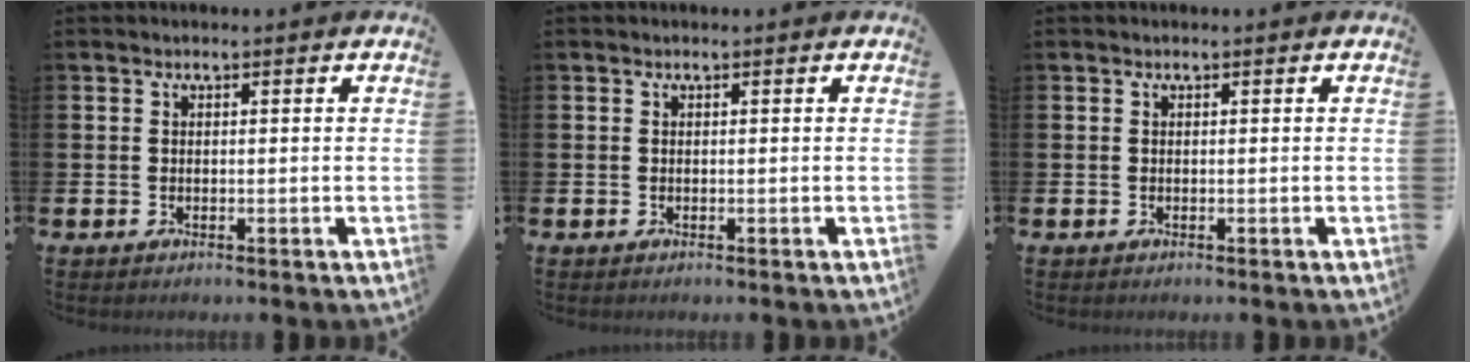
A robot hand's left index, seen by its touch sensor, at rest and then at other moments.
{"total": 0.0}
{"total": 0.0}